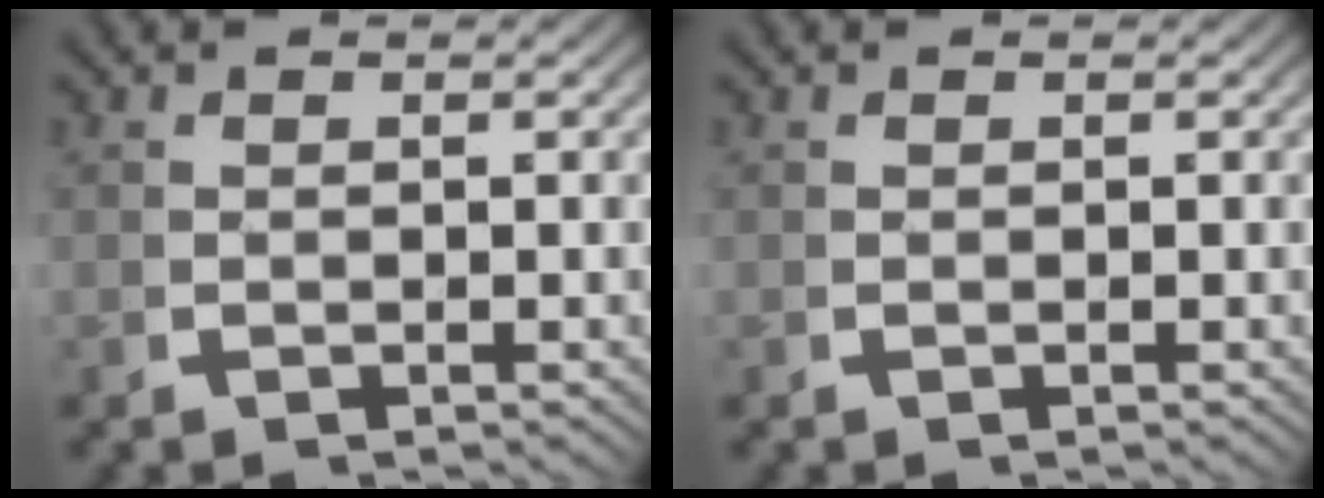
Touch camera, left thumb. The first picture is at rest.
{"total": 0.0}